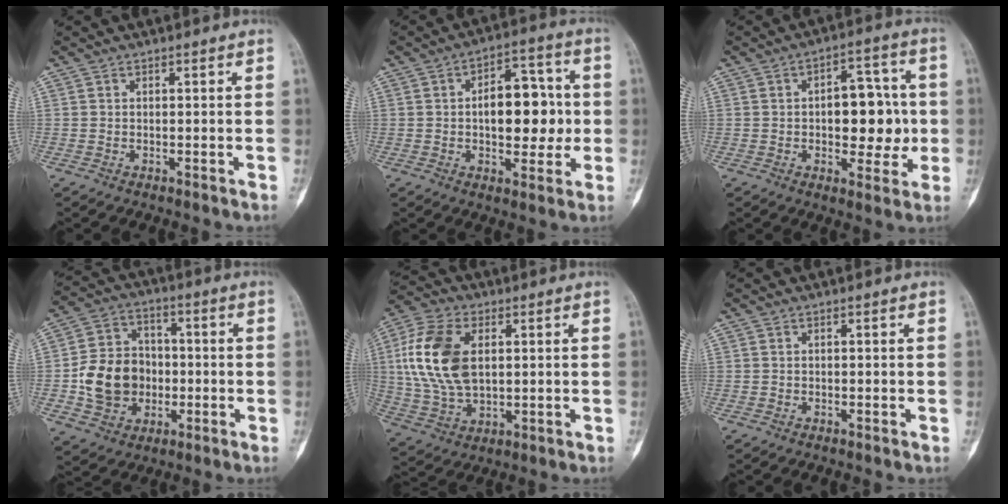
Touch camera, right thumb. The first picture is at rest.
{"total": 13.0, "force": [0.1, 7.4, 10.7], "torque": [-0.115, 0.020, 0.000]}
{"total": 12.9, "force": [-0.5, 7.4, 10.6], "torque": [-0.101, 0.022, -0.004]}
{"total": 13.9, "force": [-1.9, 11.5, 7.5], "torque": [-0.106, 0.023, -0.033]}
{"total": 16.0, "force": [2.6, 9.9, 12.3], "torque": [-0.250, 0.002, 0.052]}
{"total": 0.0}